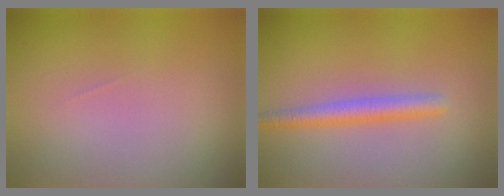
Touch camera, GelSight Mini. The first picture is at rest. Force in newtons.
{"total": 2.4, "press": 2.4, "slide": 0.1}